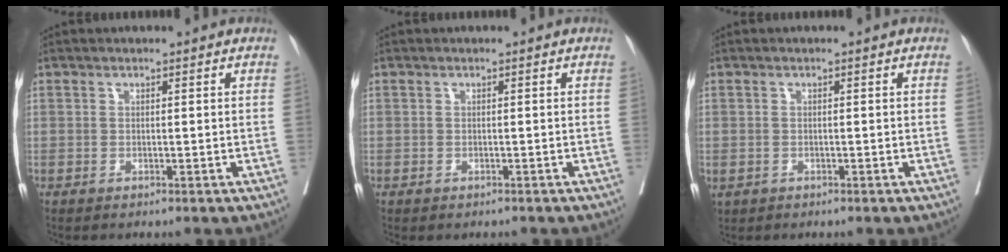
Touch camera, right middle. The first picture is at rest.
{"total": 0.6, "force": [-0.4, 0.5, 0.0], "torque": [-0.007, 0.003, -0.005]}
{"total": 1.2, "force": [-0.4, 0.9, 0.5], "torque": [-0.012, 0.002, 0.000]}